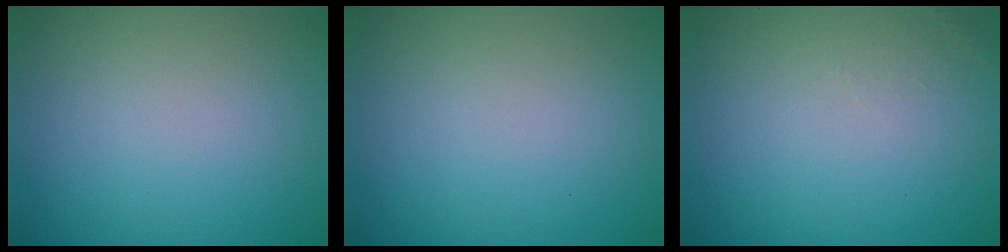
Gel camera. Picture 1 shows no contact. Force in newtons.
{"total": 0.0}
{"total": 0.7, "press": 0.6, "slide": 0.1}